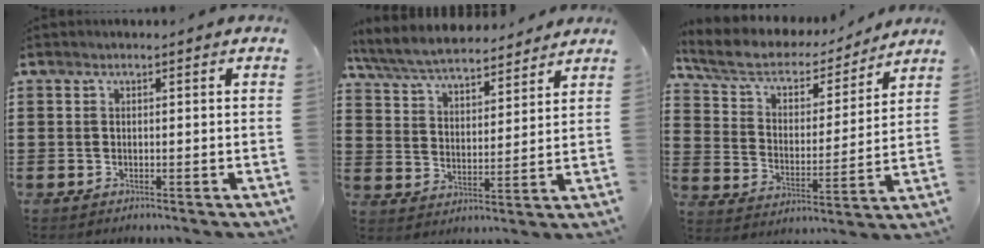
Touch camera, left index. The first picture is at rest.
{"total": 6.5, "force": [6.2, 0.9, 2.0], "torque": [-0.065, -0.031, 0.108]}
{"total": 6.2, "force": [4.9, 2.6, 2.7], "torque": [-0.077, -0.028, 0.081]}